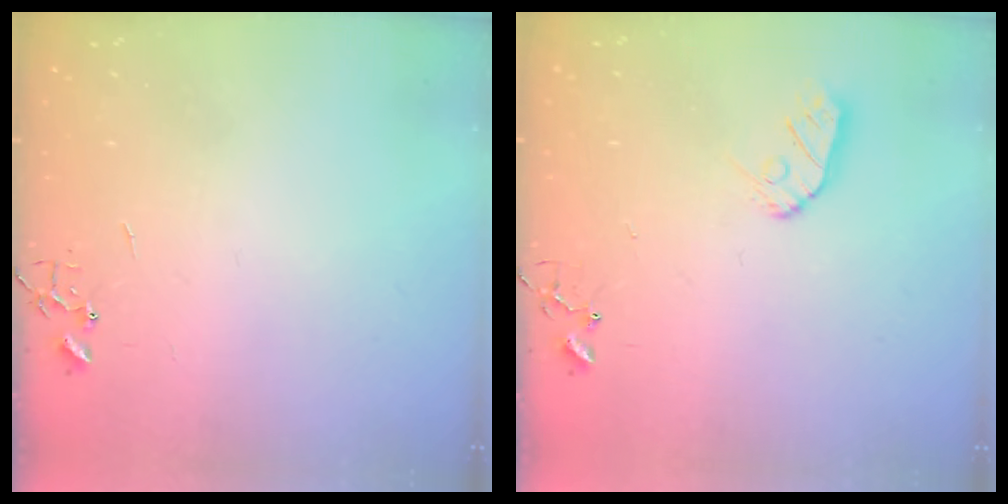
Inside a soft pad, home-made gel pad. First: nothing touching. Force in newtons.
{"total": 8.0, "press": 8.0, "slide": 0.5}